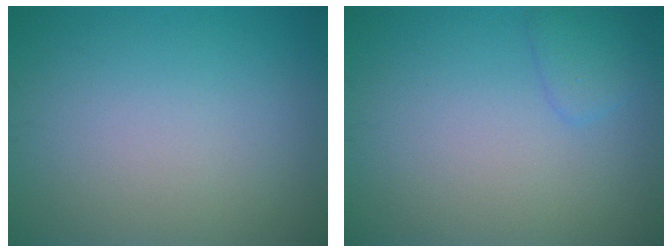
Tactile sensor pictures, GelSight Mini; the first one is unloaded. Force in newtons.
{"total": 1.5, "press": 1.5, "slide": 0.0}